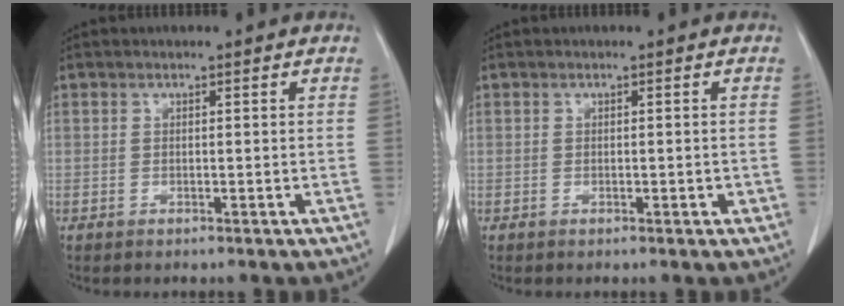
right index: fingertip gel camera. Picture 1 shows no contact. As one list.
[{"total": 1.1, "force": [-0.3, 0.4, 1.0], "torque": [-0.015, 0.000, -0.001]}]